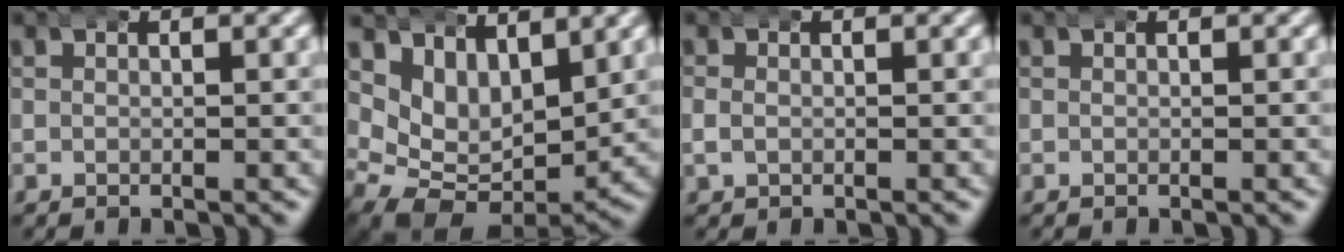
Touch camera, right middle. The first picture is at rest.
{"total": 10.1, "force": [-1.1, 8.4, 5.5], "torque": [-0.122, -0.058, -0.003]}
{"total": 1.1, "force": [-0.3, 1.0, 0.4], "torque": [-0.014, 0.000, -0.004]}
{"total": 0.0}